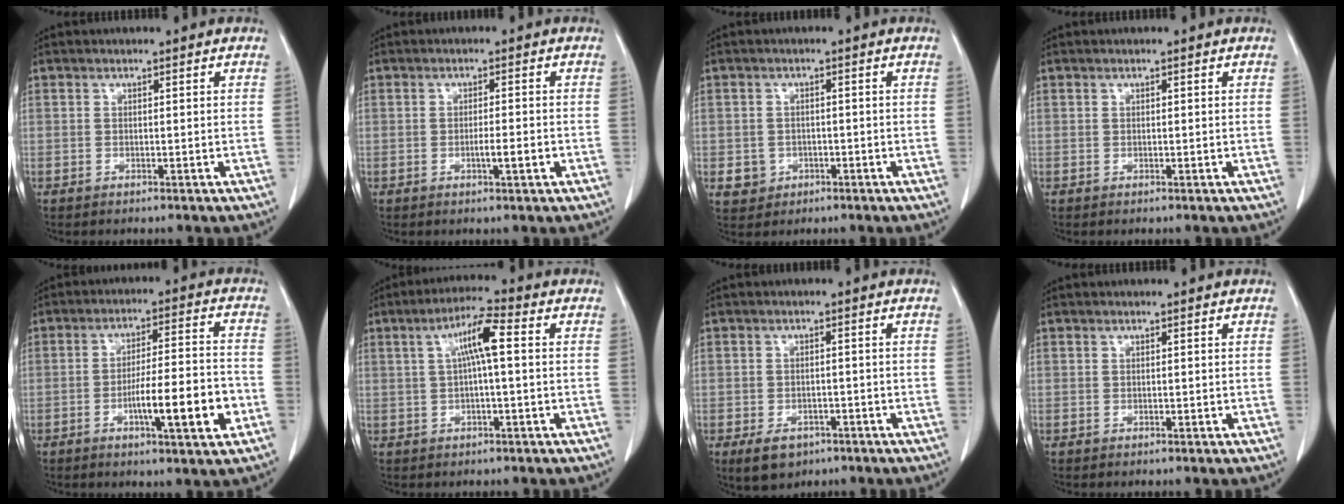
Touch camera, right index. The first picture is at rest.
{"total": 2.8, "force": [-0.9, 0.2, 2.7], "torque": [-0.044, -0.001, -0.014]}
{"total": 3.5, "force": [-1.1, 3.3, 0.6], "torque": [-0.004, 0.009, -0.011]}
{"total": 0.0}
{"total": 11.5, "force": [-4.1, 1.2, 10.7], "torque": [-0.170, 0.002, -0.063]}
{"total": 6.5, "force": [1.0, 0.6, 6.4], "torque": [-0.118, 0.019, 0.014]}
{"total": 5.0, "force": [-3.0, 3.2, 2.5], "torque": [-0.044, -0.002, -0.040]}
{"total": 0.0}